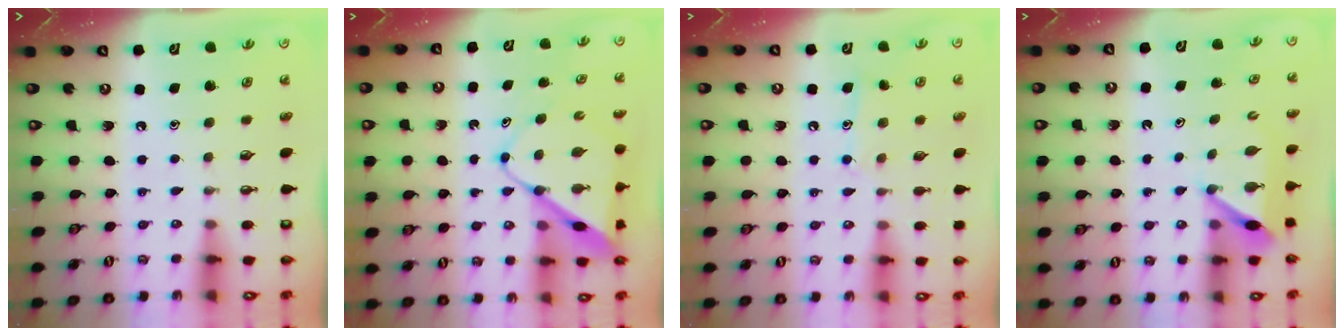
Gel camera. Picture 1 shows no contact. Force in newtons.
{"total": 9.8, "press": 9.8, "slide": 0.6}
{"total": 8.3, "press": 8.3, "slide": 0.6}
{"total": 6.1, "press": 6.1, "slide": 0.5}